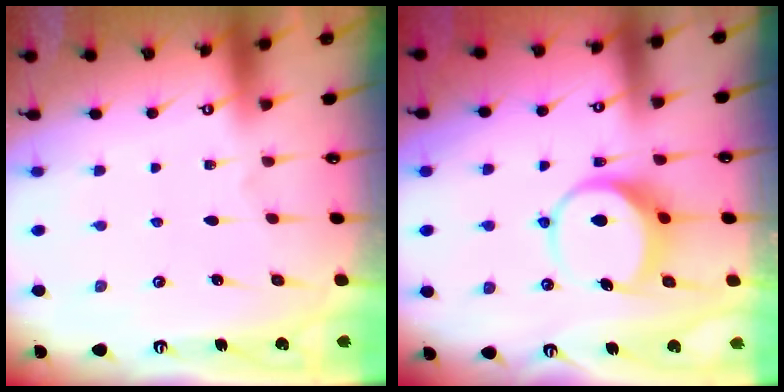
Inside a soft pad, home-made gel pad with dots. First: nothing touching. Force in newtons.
{"total": 8.2, "press": 8.1, "slide": 0.8}